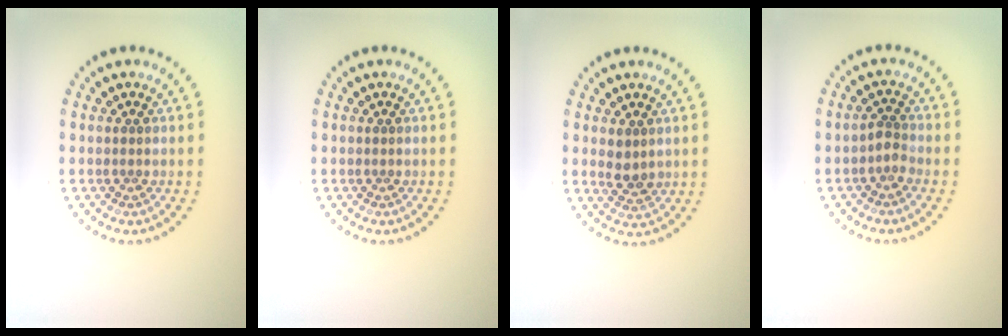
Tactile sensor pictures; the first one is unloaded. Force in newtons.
{"total": 0.0}
{"total": 2.0, "press": 1.9, "slide": 0.7}
{"total": 1.4, "press": 1.1, "slide": 0.8}